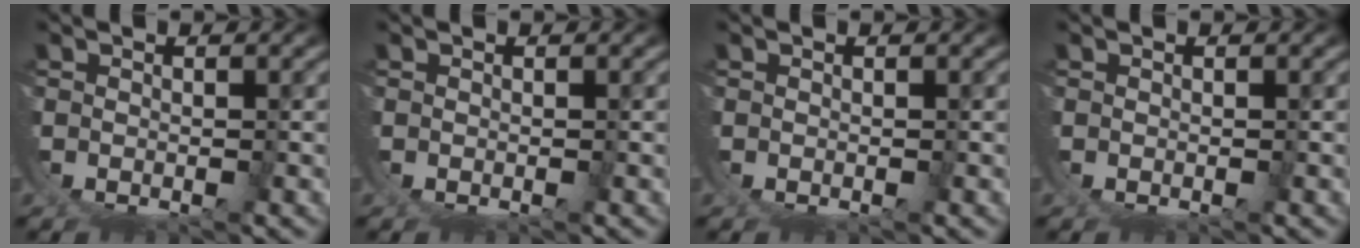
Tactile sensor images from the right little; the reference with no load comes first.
{"total": 0.0}
{"total": 0.0}
{"total": 0.0}